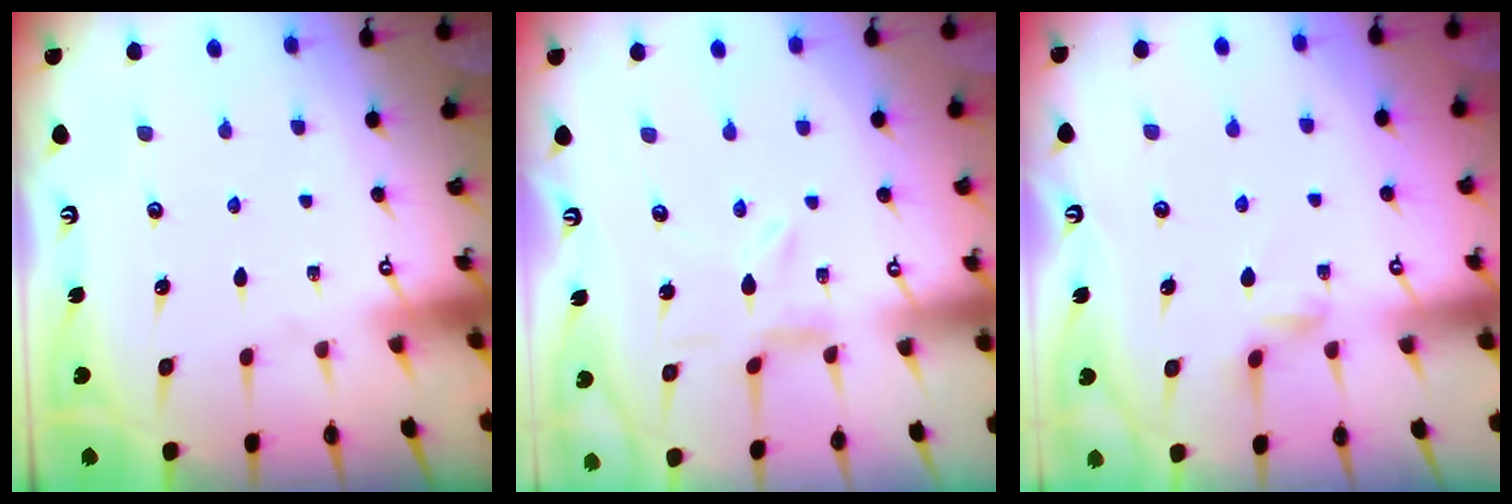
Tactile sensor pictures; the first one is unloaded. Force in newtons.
{"total": 1.1, "press": 1.1, "slide": 0.2}
{"total": 1.4, "press": 1.4, "slide": 0.3}